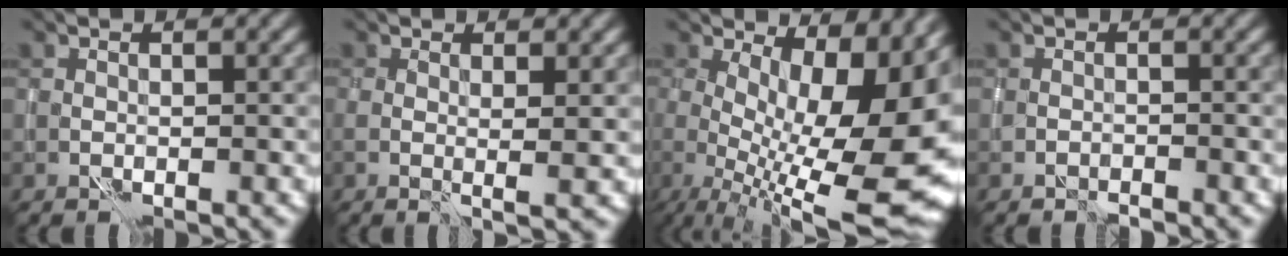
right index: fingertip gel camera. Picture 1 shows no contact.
{"total": 2.3, "force": [0.5, 0.5, 2.2], "torque": [-0.033, -0.002, 0.008]}
{"total": 15.1, "force": [-0.2, 5.7, 14.0], "torque": [-0.174, -0.010, 0.021]}
{"total": 1.0, "force": [-1.0, 0.0, 0.0], "torque": [0.000, 0.003, -0.021]}